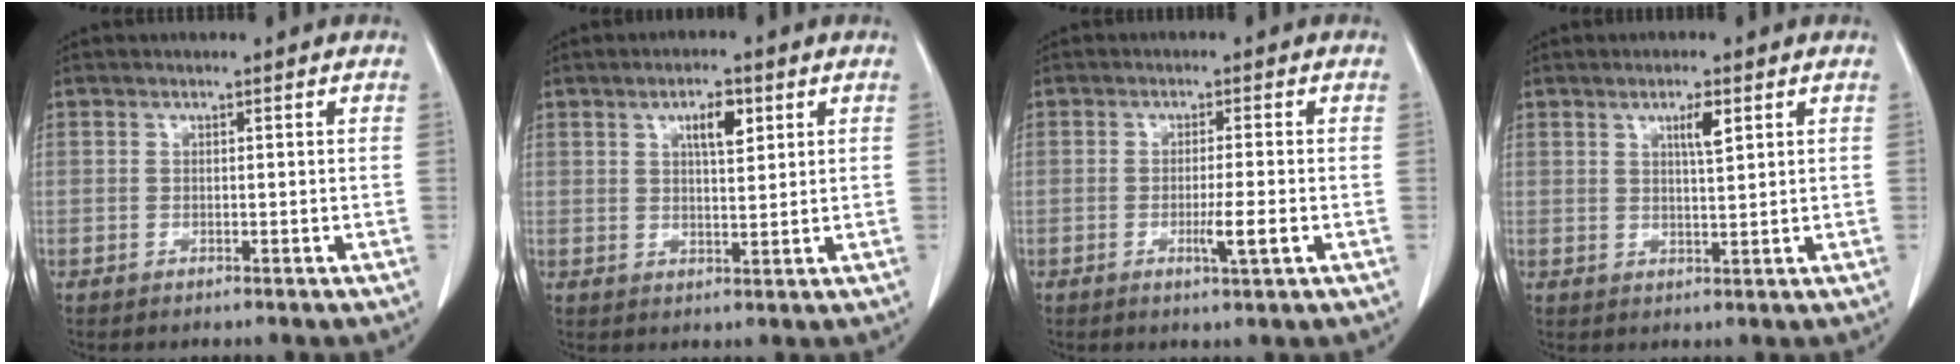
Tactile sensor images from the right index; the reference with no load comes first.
{"total": 4.5, "force": [2.0, 1.4, 3.7], "torque": [-0.062, 0.000, 0.034]}
{"total": 3.8, "force": [-1.2, -0.2, 3.6], "torque": [-0.061, -0.008, -0.019]}
{"total": 3.2, "force": [1.6, 0.4, 2.7], "torque": [-0.046, -0.002, 0.026]}